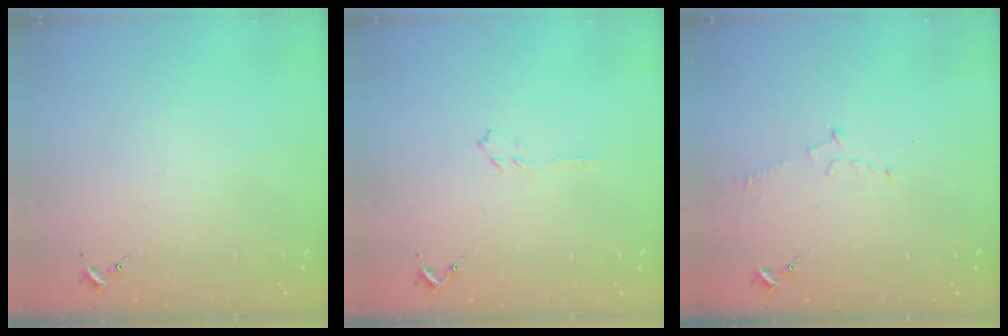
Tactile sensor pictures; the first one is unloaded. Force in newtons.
{"total": 3.2, "press": 3.1, "slide": 0.4}
{"total": 5.7, "press": 5.7, "slide": 0.6}